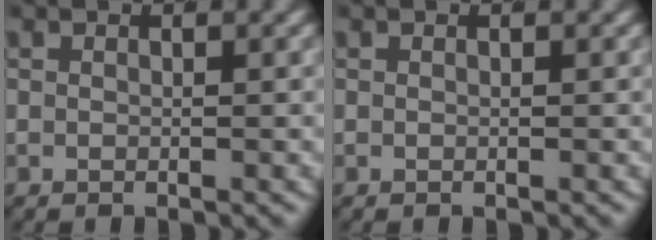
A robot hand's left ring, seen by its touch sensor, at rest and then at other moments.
{"total": 0.0}